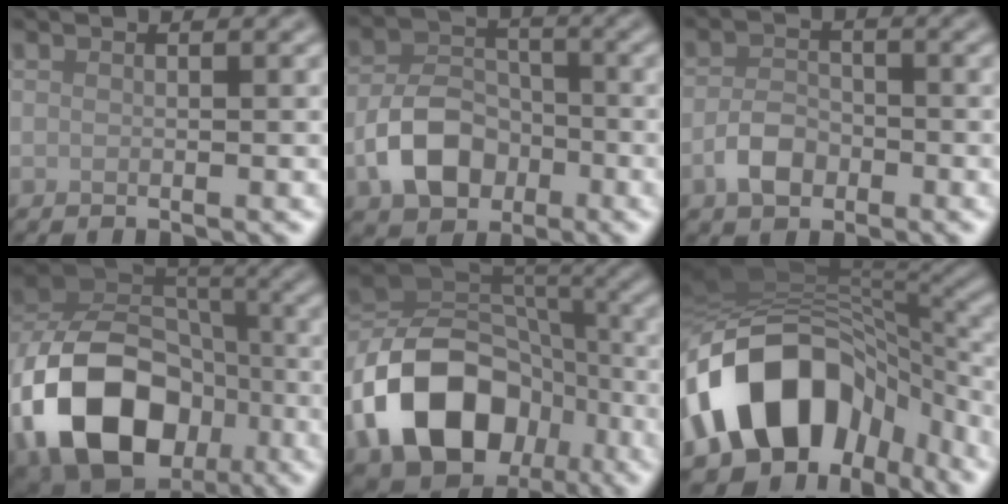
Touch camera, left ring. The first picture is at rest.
{"total": 5.9, "force": [-2.4, 4.2, 3.4], "torque": [-0.061, 0.001, -0.049]}
{"total": 3.0, "force": [-1.4, 2.0, 1.7], "torque": [-0.031, 0.005, -0.033]}
{"total": 15.0, "force": [-5.9, 10.6, 8.8], "torque": [-0.182, -0.015, -0.113]}
{"total": 13.6, "force": [-5.6, 9.8, 7.6], "torque": [-0.154, -0.001, -0.108]}
{"total": 14.7, "force": [-5.2, 10.1, 9.4], "torque": [-0.169, 0.006, -0.093]}